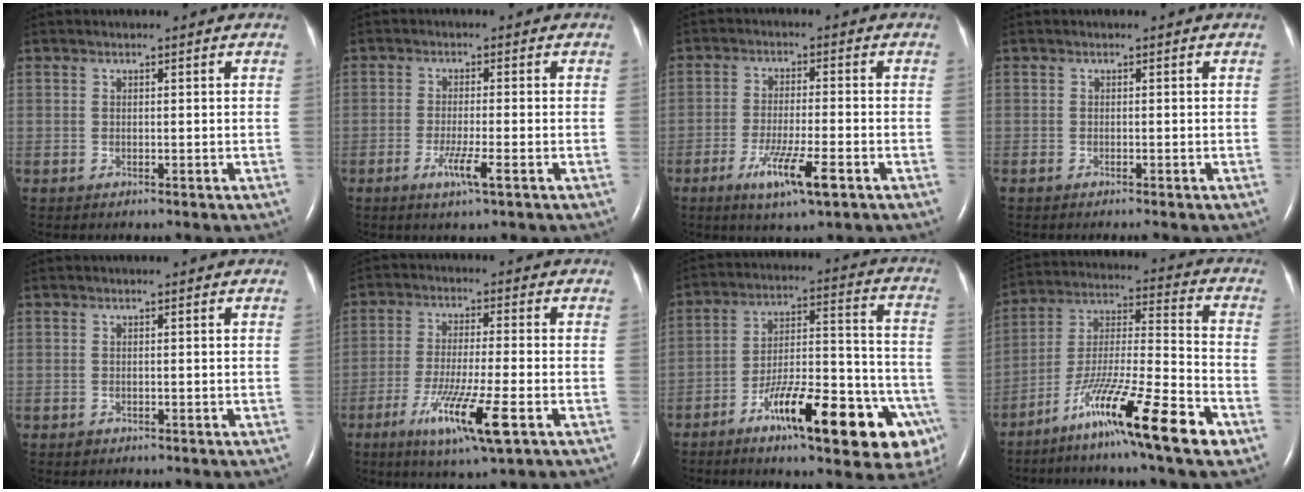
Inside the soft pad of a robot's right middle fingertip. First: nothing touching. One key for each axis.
{"total": 3.9, "fx": -1.8, "fy": -0.1, "fz": 3.4, "tx": -0.069, "ty": -0.010, "tz": -0.034}
{"total": 7.6, "fx": -3.8, "fy": 0.4, "fz": 6.6, "tx": -0.126, "ty": -0.016, "tz": -0.063}
{"total": 0.9, "fx": -0.8, "fy": 0.0, "fz": 0.5, "tx": -0.008, "ty": -0.002, "tz": -0.012}
{"total": 0.5, "fx": -0.3, "fy": 0.4, "fz": 0.1, "tx": -0.005, "ty": 0.001, "tz": -0.006}
{"total": 10.8, "fx": -4.9, "fy": 0.3, "fz": 9.6, "tx": -0.181, "ty": -0.031, "tz": -0.084}
{"total": 21.4, "fx": -11.5, "fy": 4.6, "fz": 17.5, "tx": -0.186, "ty": 0.030, "tz": -0.163}
{"total": 17.4, "fx": -10.5, "fy": 0.3, "fz": 13.9, "tx": -0.260, "ty": -0.034, "tz": -0.188}